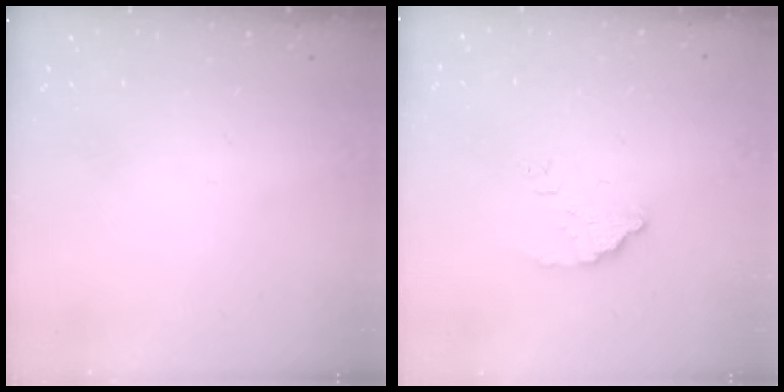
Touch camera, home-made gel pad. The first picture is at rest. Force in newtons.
{"total": 2.7, "press": 2.7, "slide": 0.2}